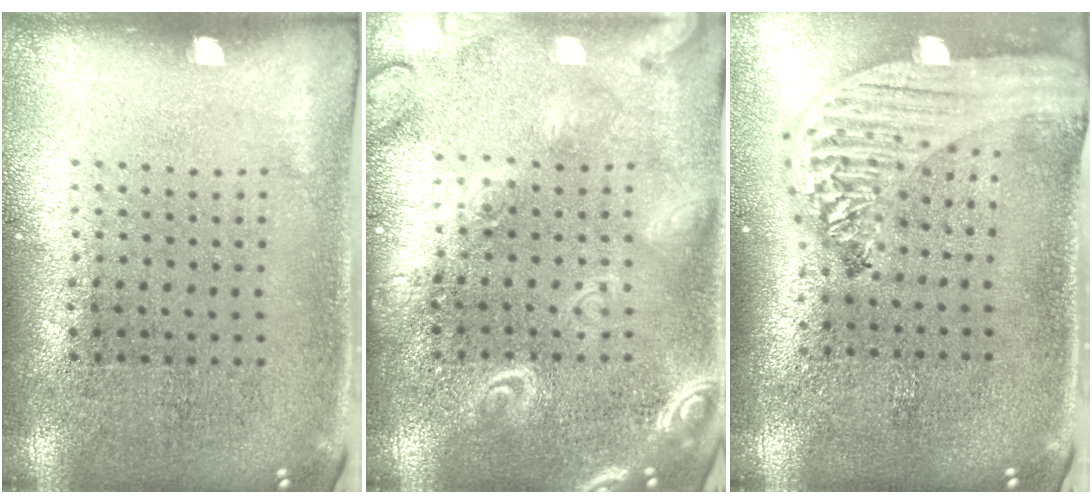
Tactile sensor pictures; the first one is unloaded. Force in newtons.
{"total": 2.5, "press": 2.5, "slide": 0.2}
{"total": 2.5, "press": 2.2, "slide": 1.4}